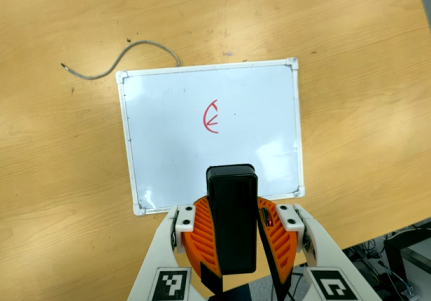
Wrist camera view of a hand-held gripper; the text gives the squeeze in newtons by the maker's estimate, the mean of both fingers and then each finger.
{"total": 9.7, "left": 9.7, "right": 9.8}